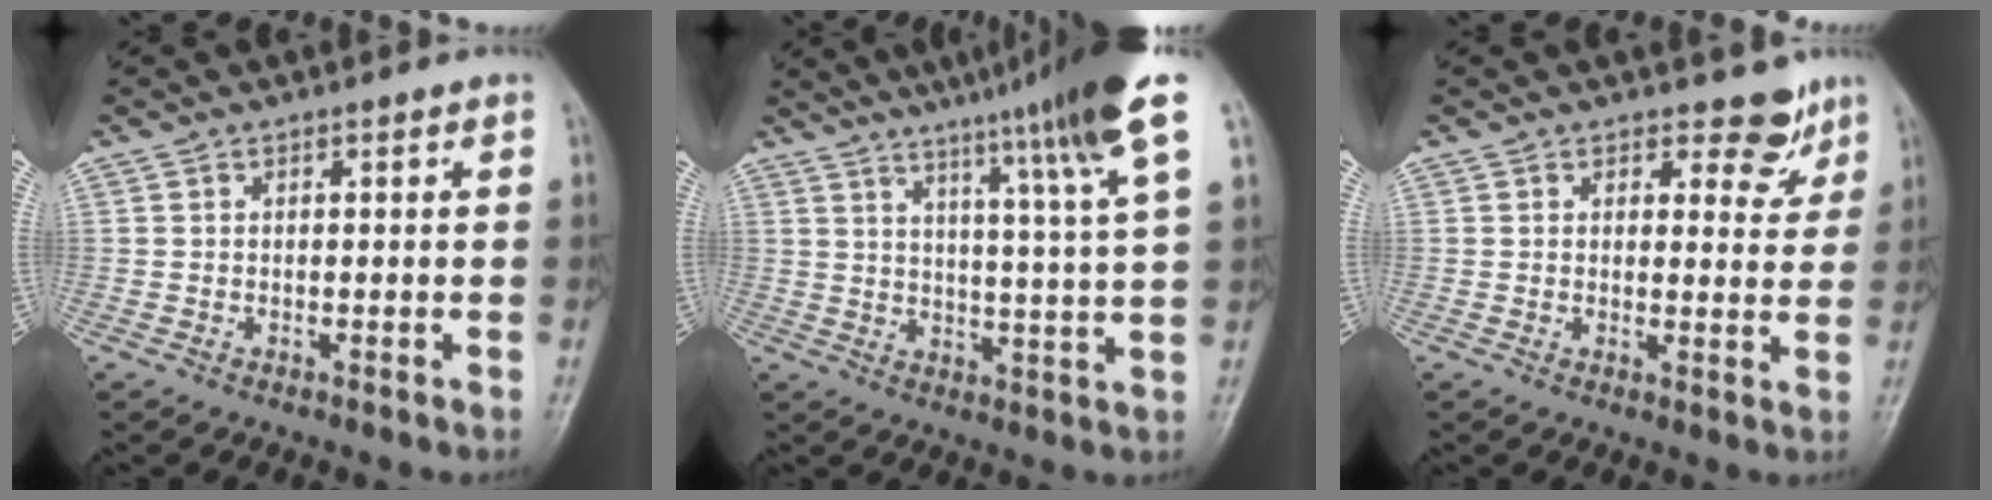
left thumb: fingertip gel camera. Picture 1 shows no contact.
{"total": 16.1, "force": [10.4, -0.6, 12.3], "torque": [-0.181, -0.039, 0.137]}
{"total": 5.0, "force": [3.8, 2.9, 1.5], "torque": [0.012, -0.027, 0.044]}